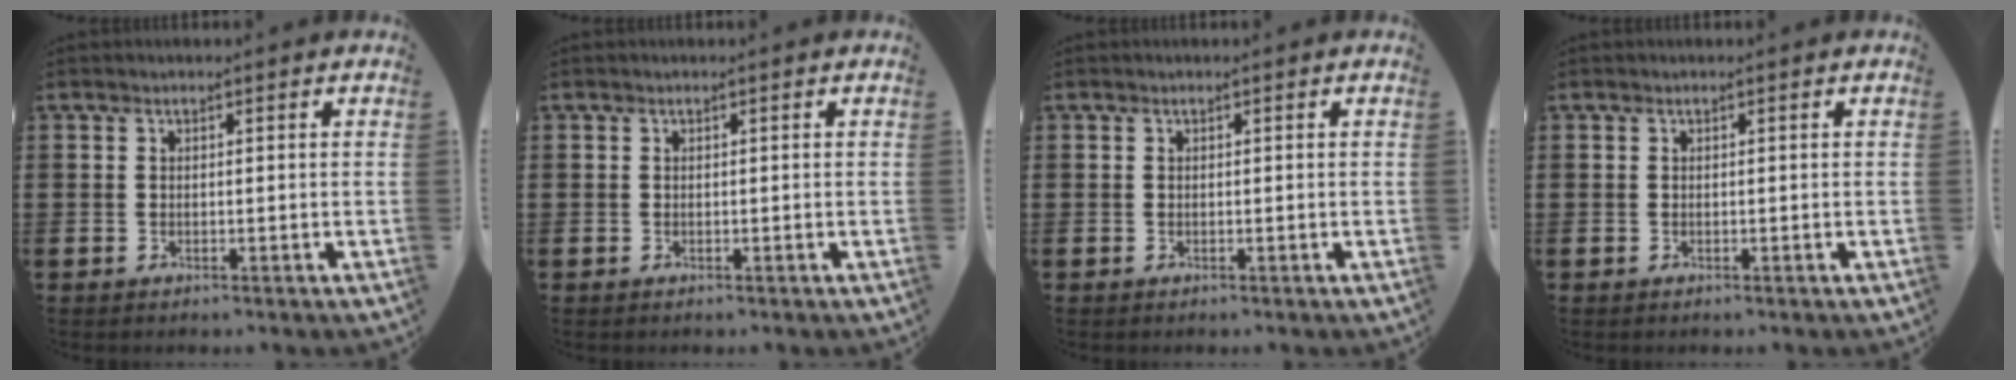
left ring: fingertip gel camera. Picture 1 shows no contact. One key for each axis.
{"total": 0.0}
{"total": 0.0}
{"total": 0.0}